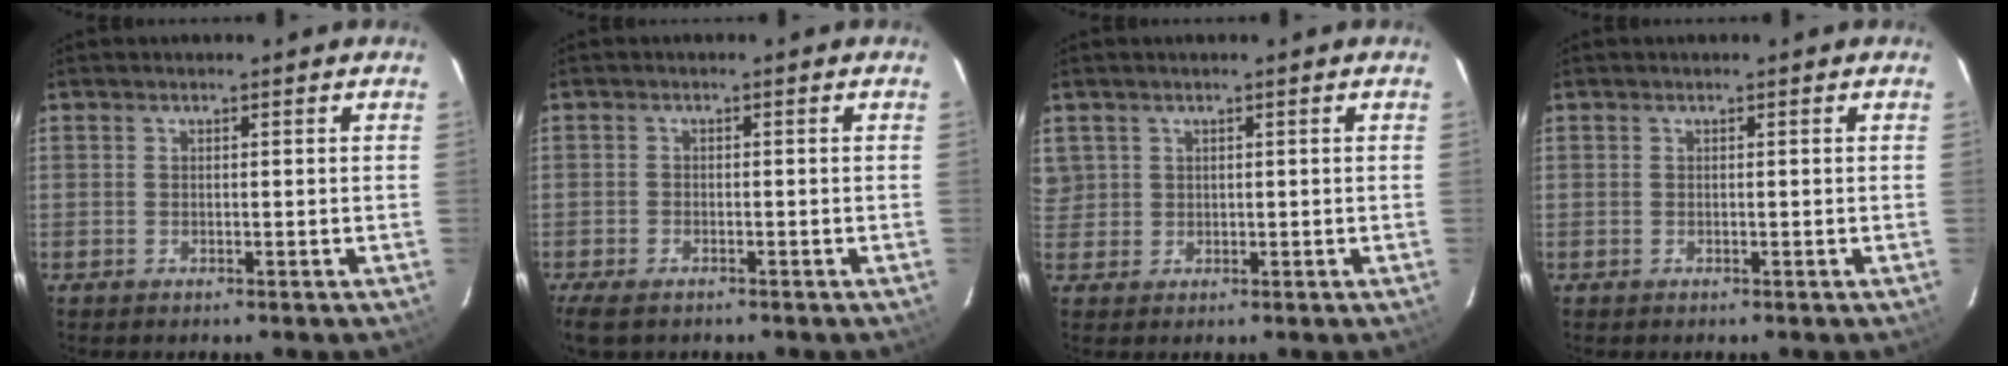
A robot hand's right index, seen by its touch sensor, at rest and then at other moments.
{"total": 5.1, "force": [-3.7, 2.1, 2.8], "torque": [-0.071, -0.019, -0.071]}
{"total": 3.3, "force": [1.3, 3.0, 0.4], "torque": [0.002, 0.010, 0.027]}
{"total": 0.0}